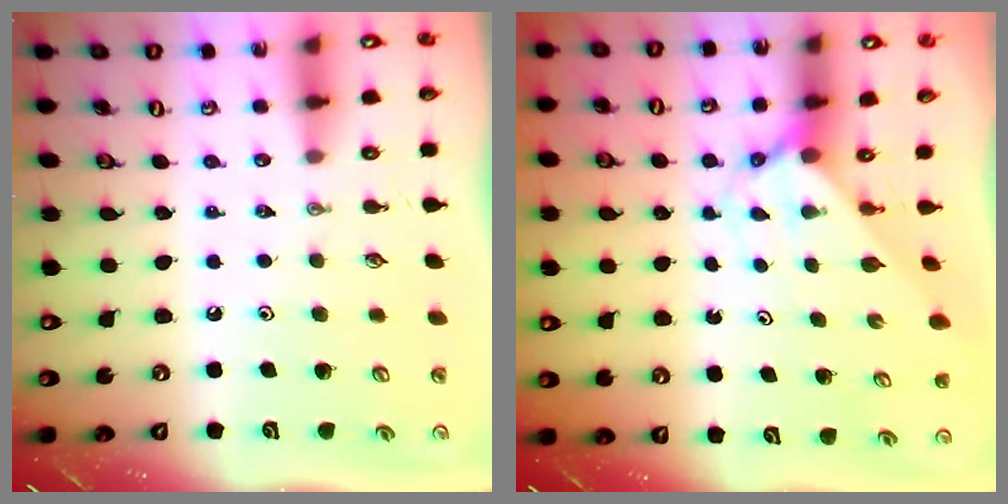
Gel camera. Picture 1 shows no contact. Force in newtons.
{"total": 2.0, "press": 2.0, "slide": 0.2}